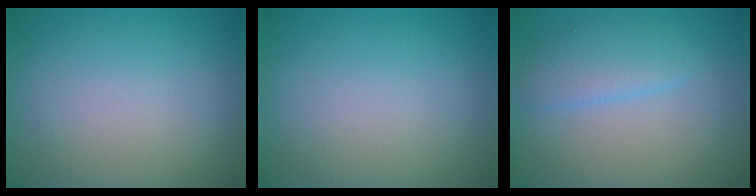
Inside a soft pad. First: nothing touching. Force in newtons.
{"total": 0.0}
{"total": 2.4, "press": 2.4, "slide": 0.1}